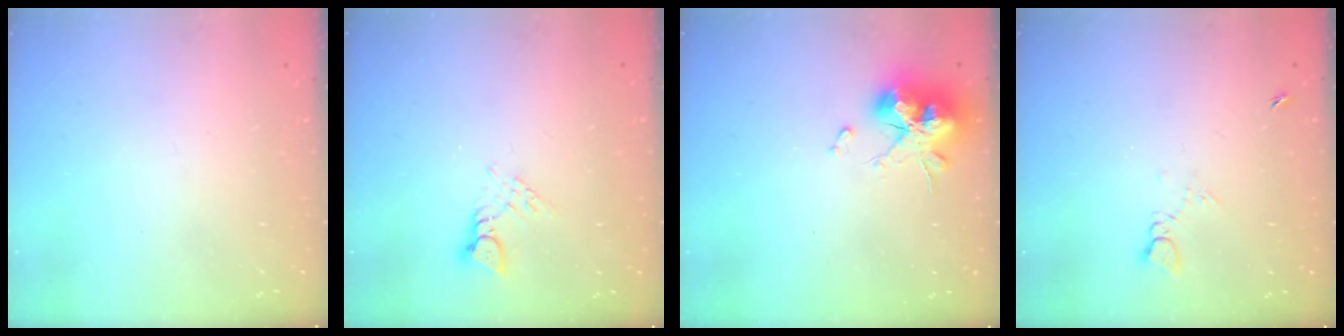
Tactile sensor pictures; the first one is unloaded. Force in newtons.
{"total": 4.0, "press": 4.0, "slide": 0.4}
{"total": 16.7, "press": 16.6, "slide": 1.7}
{"total": 3.0, "press": 2.9, "slide": 0.4}